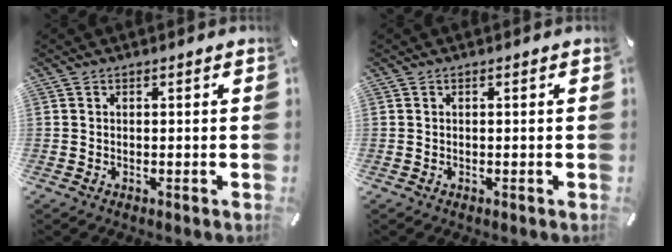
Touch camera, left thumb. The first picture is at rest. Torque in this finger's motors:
{"motor_torque": [0.01, 0.00, 0.00, 0.00, 0.00]}